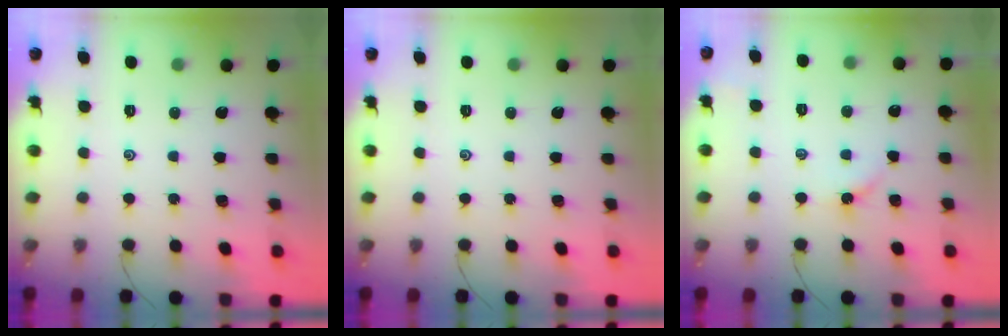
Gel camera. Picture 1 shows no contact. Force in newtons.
{"total": 0.0}
{"total": 3.4, "press": 3.3, "slide": 0.7}